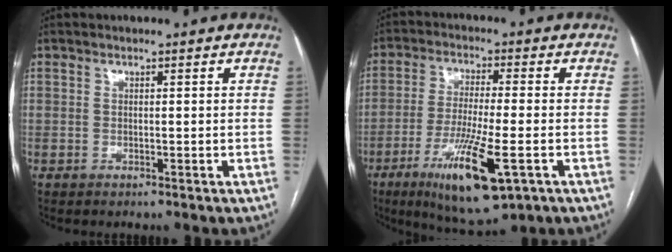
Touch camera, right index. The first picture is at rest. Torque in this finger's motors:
{"motor_torque": [1.69, -0.15, 0.55, 0.21]}